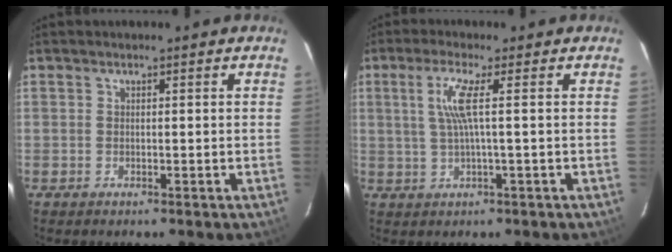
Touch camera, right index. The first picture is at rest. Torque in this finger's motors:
{"motor_torque": [0.48, 0.02, 0.32, 0.08]}